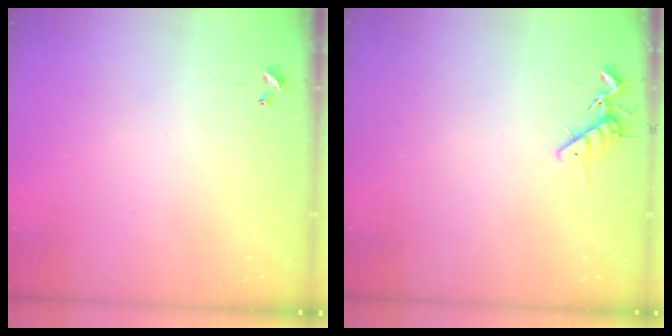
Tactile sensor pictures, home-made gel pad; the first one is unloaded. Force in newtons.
{"total": 8.0, "press": 7.9, "slide": 1.4}